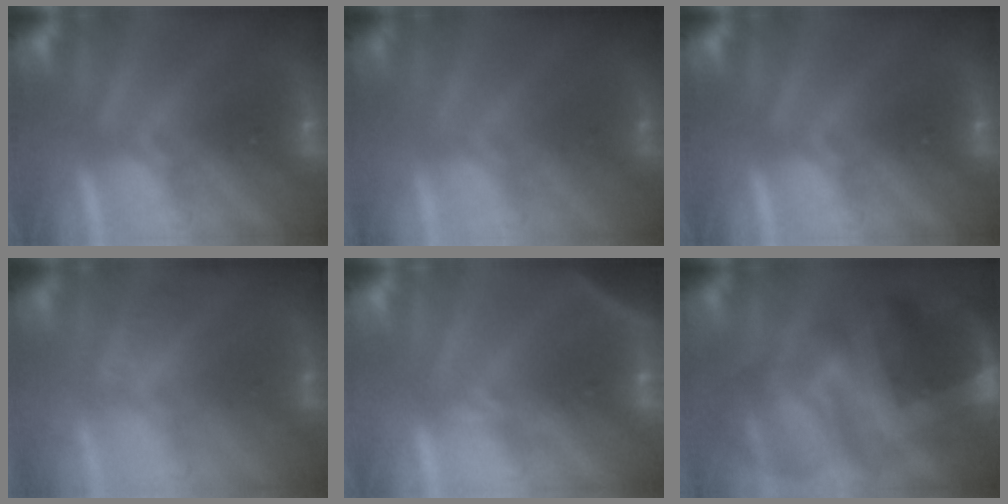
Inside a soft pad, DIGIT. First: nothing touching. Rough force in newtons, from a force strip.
{"total": 1.4}
{"total": 0.0}
{"total": 1.1}
{"total": 2.9}
{"total": 8.3}